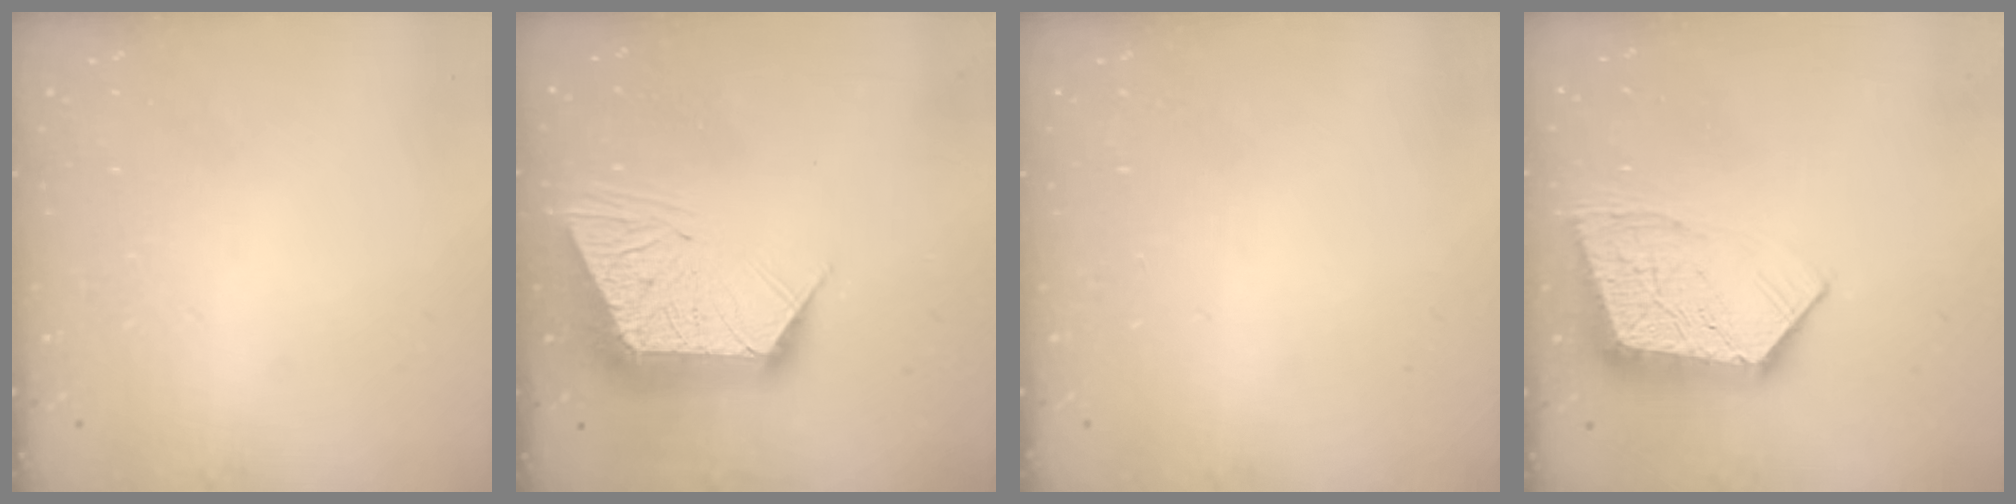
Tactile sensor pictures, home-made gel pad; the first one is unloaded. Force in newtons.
{"total": 14.4, "press": 14.4, "slide": 1.2}
{"total": 0.0}
{"total": 11.6, "press": 11.6, "slide": 0.9}